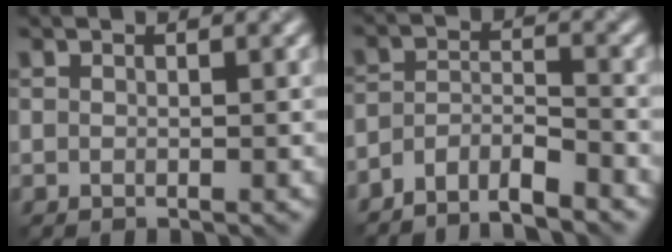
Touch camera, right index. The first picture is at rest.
{"total": 4.5, "force": [-4.0, 1.0, 1.8], "torque": [-0.032, 0.000, -0.074]}